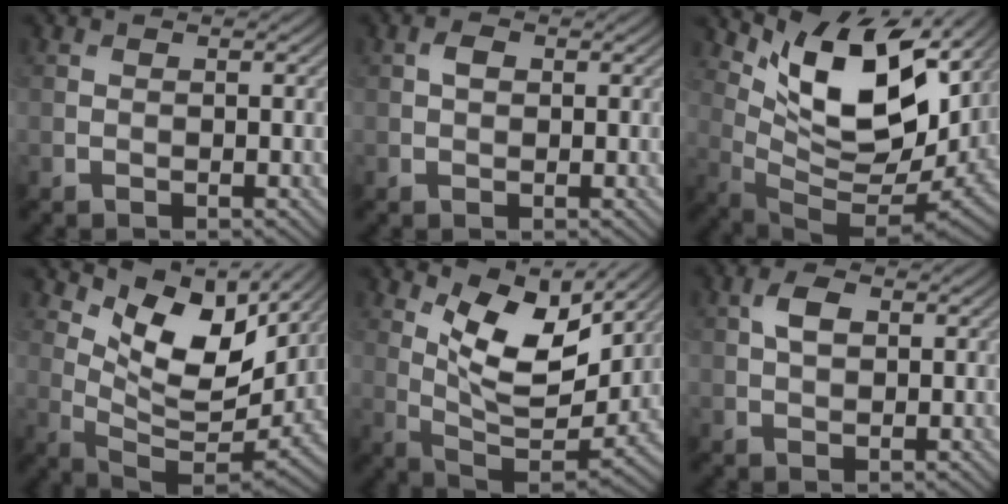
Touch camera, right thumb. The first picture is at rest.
{"total": 1.4, "force": [0.3, 1.0, 1.0], "torque": [-0.019, 0.003, 0.002]}
{"total": 13.1, "force": [6.8, 5.3, 10.0], "torque": [-0.186, -0.006, 0.138]}
{"total": 11.7, "force": [6.7, 5.3, 8.0], "torque": [-0.168, -0.007, 0.130]}
{"total": 11.4, "force": [6.0, 4.5, 8.5], "torque": [-0.175, -0.010, 0.114]}
{"total": 2.9, "force": [0.8, 1.7, 2.2], "torque": [-0.047, 0.005, 0.013]}